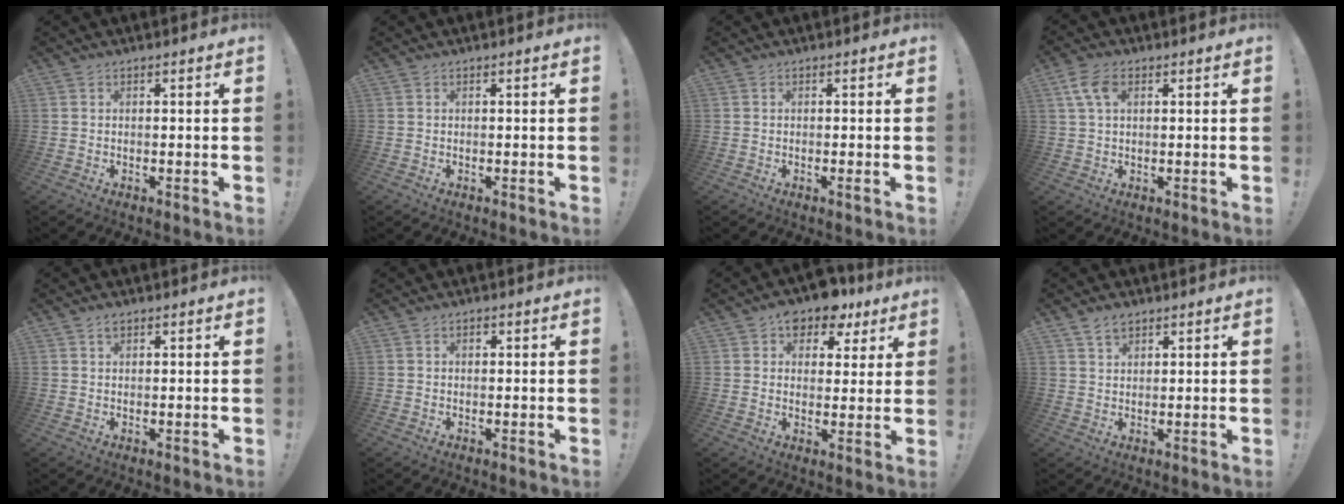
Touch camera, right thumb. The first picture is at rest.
{"total": 0.0}
{"total": 1.2, "force": [-0.2, -0.1, 1.2], "torque": [-0.028, 0.002, -0.003]}
{"total": 6.2, "force": [2.2, 3.7, 4.5], "torque": [-0.100, 0.006, 0.046]}
{"total": 0.9, "force": [0.7, 0.5, 0.4], "torque": [-0.008, 0.001, 0.013]}
{"total": 0.6, "force": [0.2, 0.5, 0.3], "torque": [-0.003, 0.000, 0.002]}
{"total": 9.7, "force": [6.6, 5.9, 4.0], "torque": [-0.059, -0.040, 0.123]}
{"total": 3.2, "force": [2.4, 1.8, 1.3], "torque": [-0.023, -0.008, 0.044]}